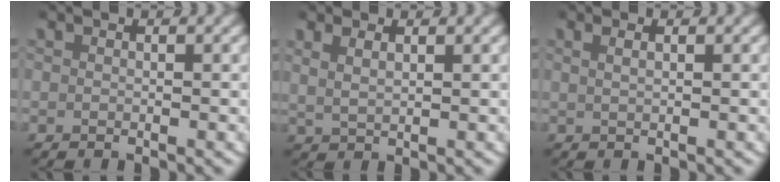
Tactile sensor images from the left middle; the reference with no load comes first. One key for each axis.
{"total": 1.9, "fx": 1.2, "fy": 0.9, "fz": 1.2, "tx": -0.030, "ty": -0.001, "tz": 0.029}
{"total": 0.8, "fx": 0.4, "fy": 0.1, "fz": 0.7, "tx": -0.014, "ty": 0.001, "tz": 0.010}